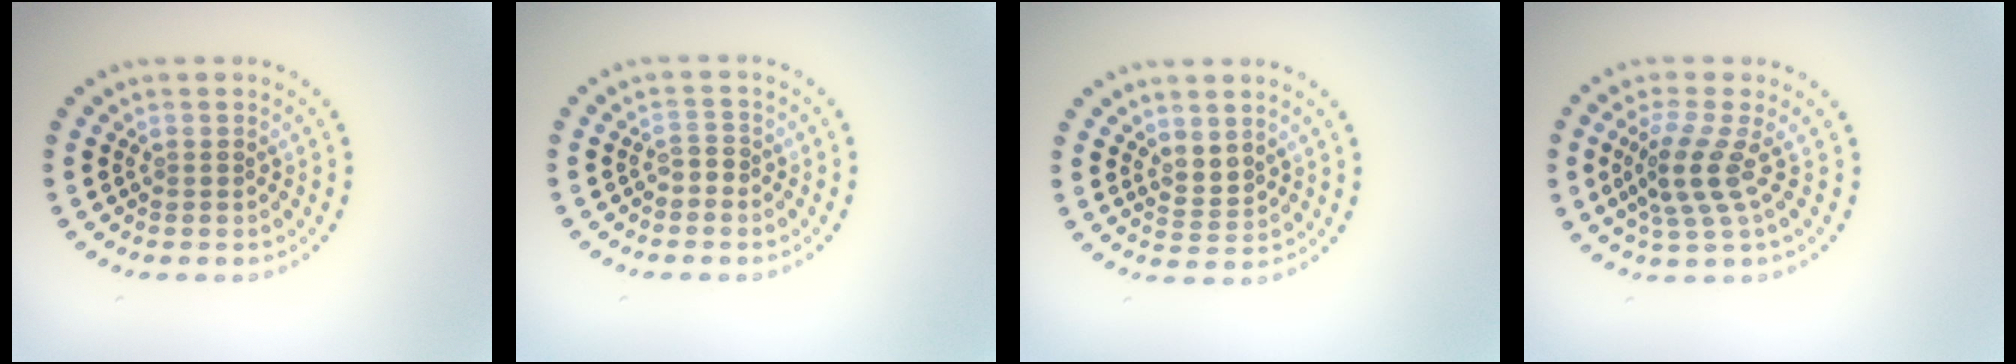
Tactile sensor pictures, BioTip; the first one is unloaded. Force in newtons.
{"total": 1.0, "press": 0.8, "slide": 0.6}
{"total": 1.7, "press": 1.4, "slide": 1.0}
{"total": 3.5, "press": 2.8, "slide": 2.1}